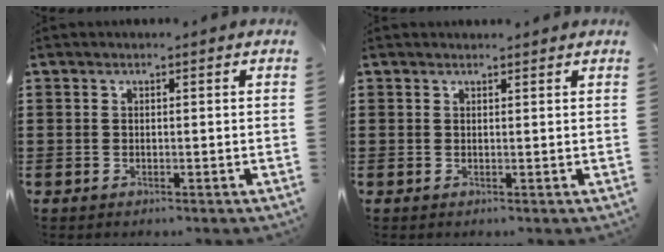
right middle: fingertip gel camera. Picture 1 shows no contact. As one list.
[{"total": 0.7, "force": [0.7, 0.1, 0.0], "torque": [0.006, -0.003, 0.012]}]